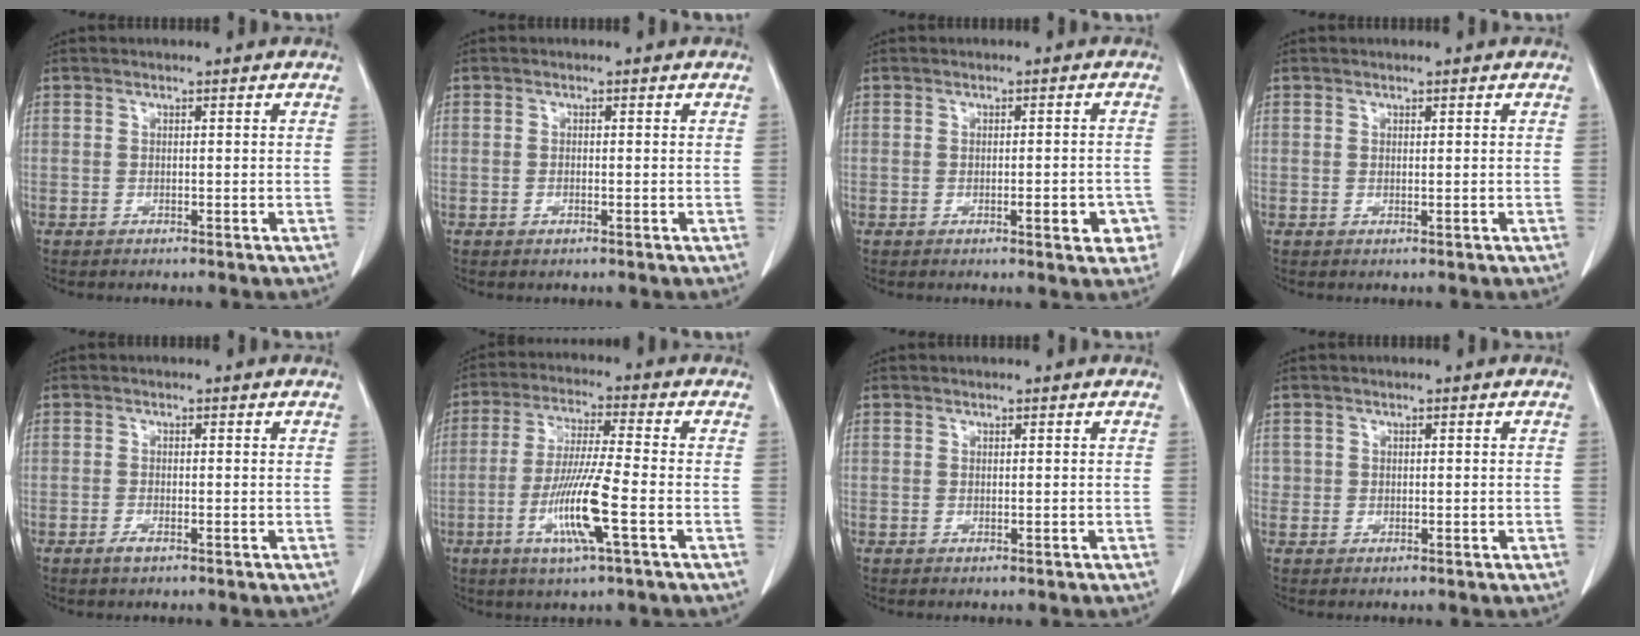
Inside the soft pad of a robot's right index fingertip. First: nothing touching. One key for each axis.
{"total": 0.6, "fx": -0.2, "fy": 0.2, "fz": 0.6, "tx": -0.013, "ty": -0.002, "tz": -0.004}
{"total": 4.6, "fx": -1.7, "fy": 1.3, "fz": 4.1, "tx": -0.047, "ty": 0.002, "tz": -0.017}
{"total": 0.0}
{"total": 1.6, "fx": -0.8, "fy": 0.6, "fz": 1.3, "tx": -0.023, "ty": -0.001, "tz": -0.011}
{"total": 10.9, "fx": -3.5, "fy": -0.1, "fz": 10.4, "tx": -0.206, "ty": -0.015, "tz": -0.070}
{"total": 0.0}
{"total": 1.2, "fx": 0.1, "fy": 1.2, "fz": 0.2, "tx": 0.001, "ty": 0.003, "tz": 0.001}